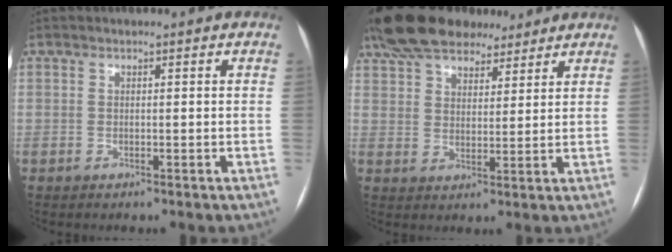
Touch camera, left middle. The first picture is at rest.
{"total": 16.0, "force": [12.7, 6.5, 7.1], "torque": [-0.141, 0.047, 0.212]}